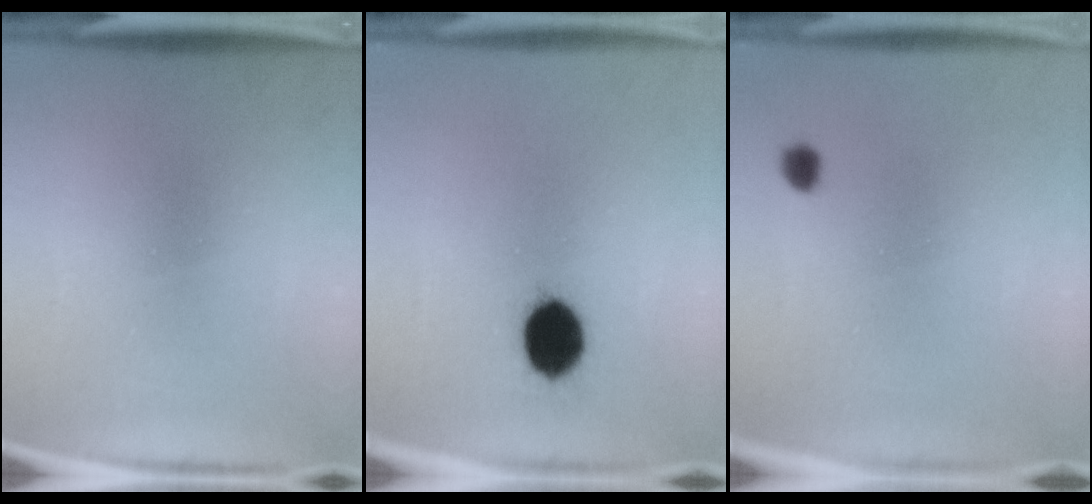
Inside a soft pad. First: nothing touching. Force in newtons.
{"total": 10.1}
{"total": 1.7}